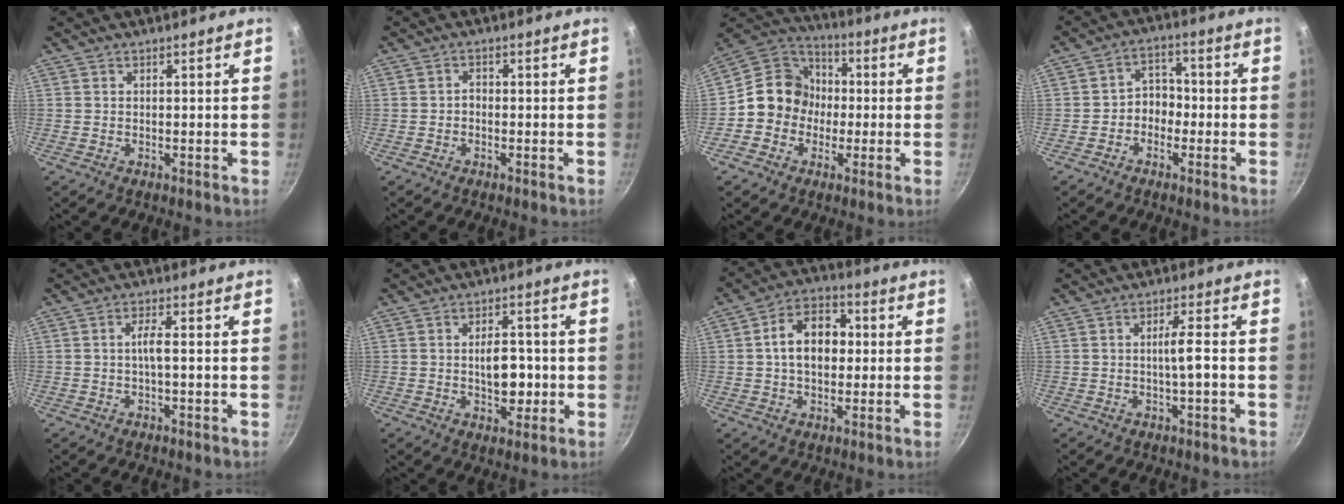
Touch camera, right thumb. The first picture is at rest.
{"total": 1.6, "force": [-0.7, 1.1, 0.9], "torque": [-0.013, 0.013, -0.015]}
{"total": 11.6, "force": [-1.4, 10.6, 4.5], "torque": [-0.031, 0.034, -0.047]}
{"total": 5.2, "force": [-1.6, 4.2, 2.7], "torque": [-0.001, 0.029, -0.035]}
{"total": 2.9, "force": [-0.5, 0.3, 2.8], "torque": [-0.062, 0.009, -0.011]}
{"total": 7.6, "force": [-0.8, 4.5, 6.1], "torque": [-0.061, 0.008, -0.009]}
{"total": 11.4, "force": [0.9, 7.9, 8.2], "torque": [-0.099, 0.024, -0.001]}
{"total": 3.9, "force": [-0.7, 0.1, 3.9], "torque": [-0.070, 0.011, -0.012]}